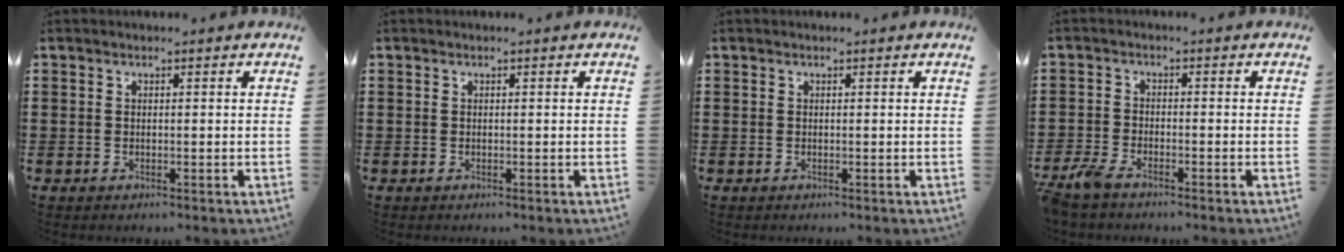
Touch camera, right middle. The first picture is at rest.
{"total": 0.0}
{"total": 0.0}
{"total": 3.4, "force": [-3.0, 0.8, 1.5], "torque": [-0.055, -0.005, -0.067]}